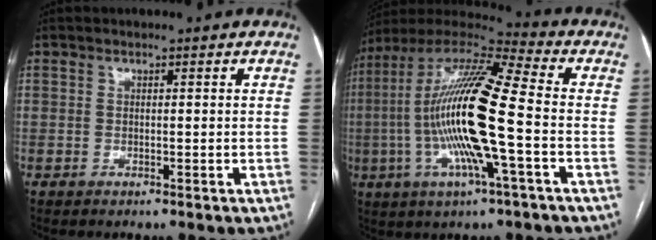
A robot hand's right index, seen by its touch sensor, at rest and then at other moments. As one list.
[{"total": 19.7, "force": [-2.8, 1.6, 19.4], "torque": [-0.384, -0.001, -0.060]}]